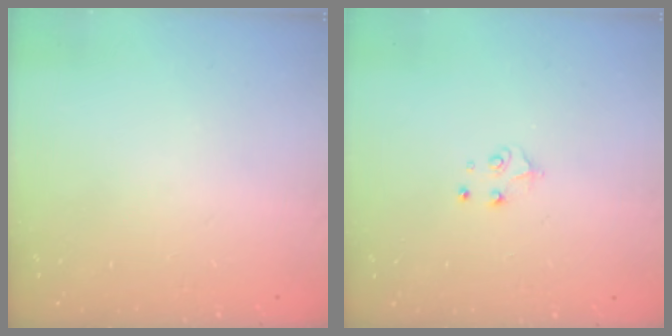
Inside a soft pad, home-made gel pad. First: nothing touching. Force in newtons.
{"total": 4.5, "press": 4.5, "slide": 0.6}